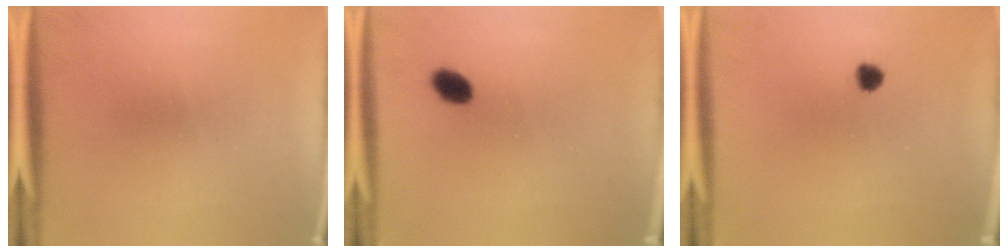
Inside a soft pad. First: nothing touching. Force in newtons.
{"total": 3.5}
{"total": 1.9}